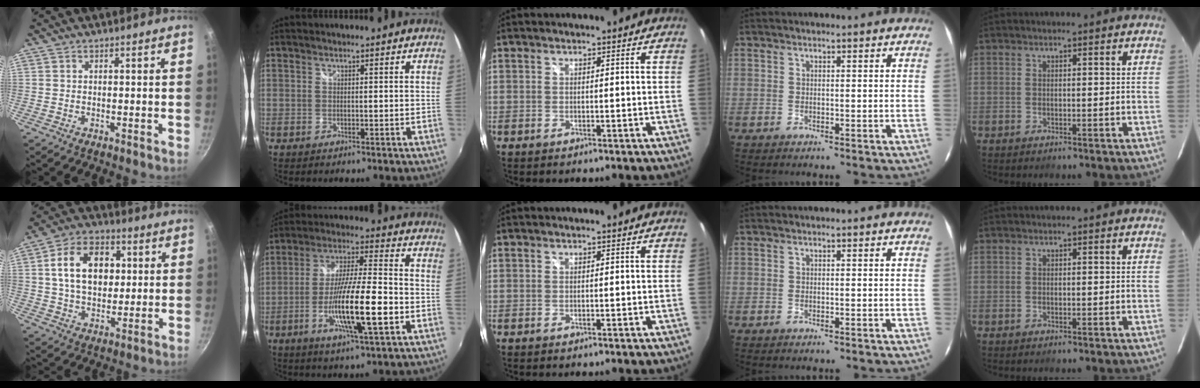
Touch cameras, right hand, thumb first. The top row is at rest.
{"thumb": {"total": 14.4, "force": [2.7, 10.1, 10.0], "torque": [-0.138, 0.011, 0.038]}, "index": {"total": 15.2, "force": [-5.0, 1.9, 14.2], "torque": [-0.269, -0.014, -0.088]}}